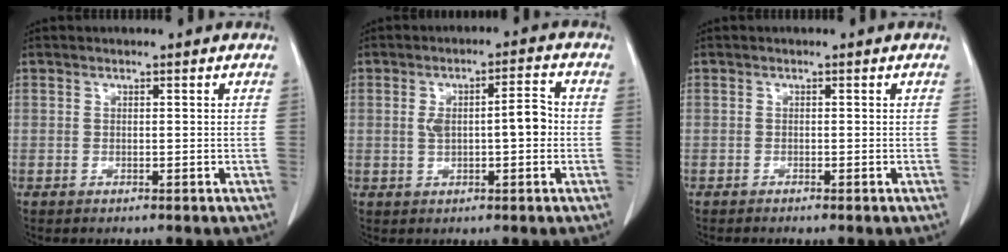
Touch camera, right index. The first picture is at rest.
{"total": 6.2, "force": [-0.1, 1.8, 5.9], "torque": [-0.104, 0.023, 0.003]}
{"total": 0.6, "force": [-0.5, -0.1, 0.2], "torque": [-0.005, 0.001, -0.009]}